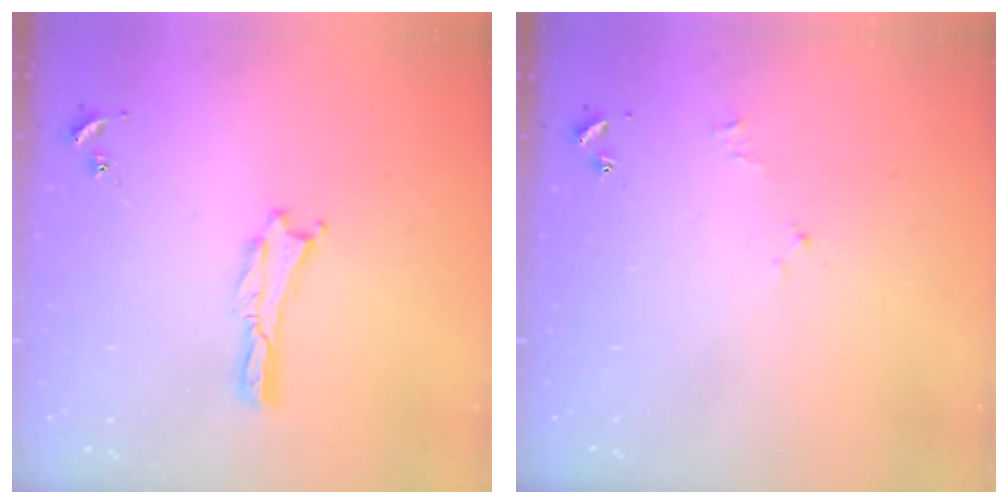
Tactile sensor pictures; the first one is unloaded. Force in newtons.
{"total": 1.6, "press": 1.5, "slide": 0.3}